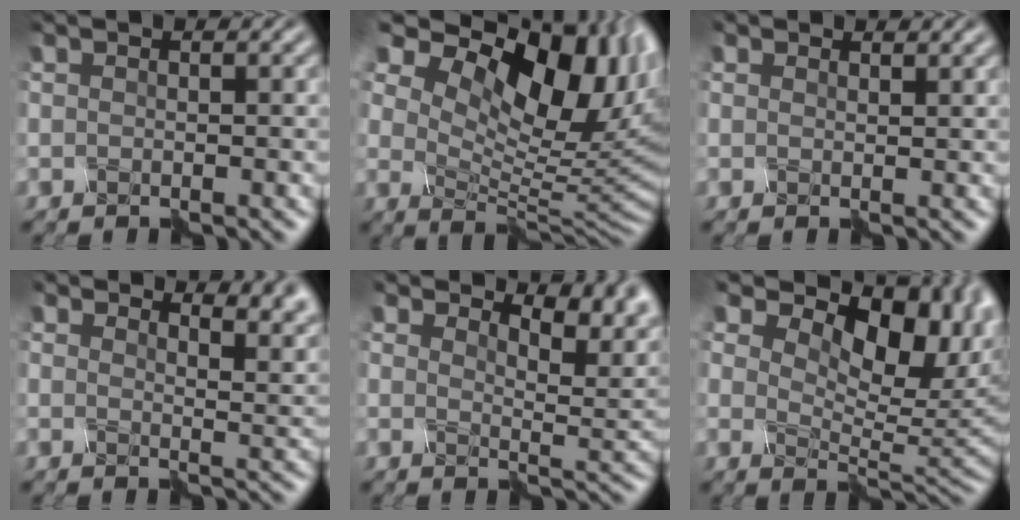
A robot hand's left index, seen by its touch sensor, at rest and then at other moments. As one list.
[{"total": 14.5, "force": [7.1, 7.5, 10.2], "torque": [-0.175, 0.023, 0.122]}, {"total": 1.1, "force": [1.0, 0.5, 0.0], "torque": [-0.007, -0.003, 0.015]}, {"total": 4.6, "force": [3.9, 1.5, 2.0], "torque": [-0.029, -0.001, 0.041]}, {"total": 5.4, "force": [3.9, 1.9, 3.1], "torque": [-0.046, 0.001, 0.056]}, {"total": 12.0, "force": [5.6, 6.5, 8.4], "torque": [-0.117, 0.017, 0.073]}]